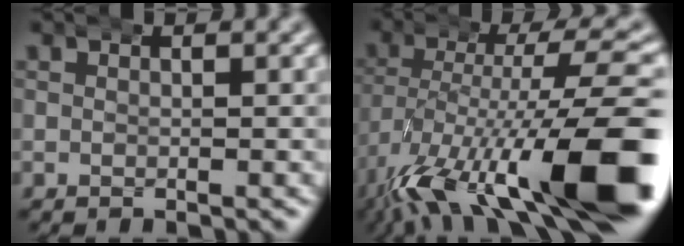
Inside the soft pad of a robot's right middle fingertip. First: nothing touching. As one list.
[{"total": 13.7, "force": [-5.8, 5.0, 11.4], "torque": [-0.203, -0.031, -0.064]}]